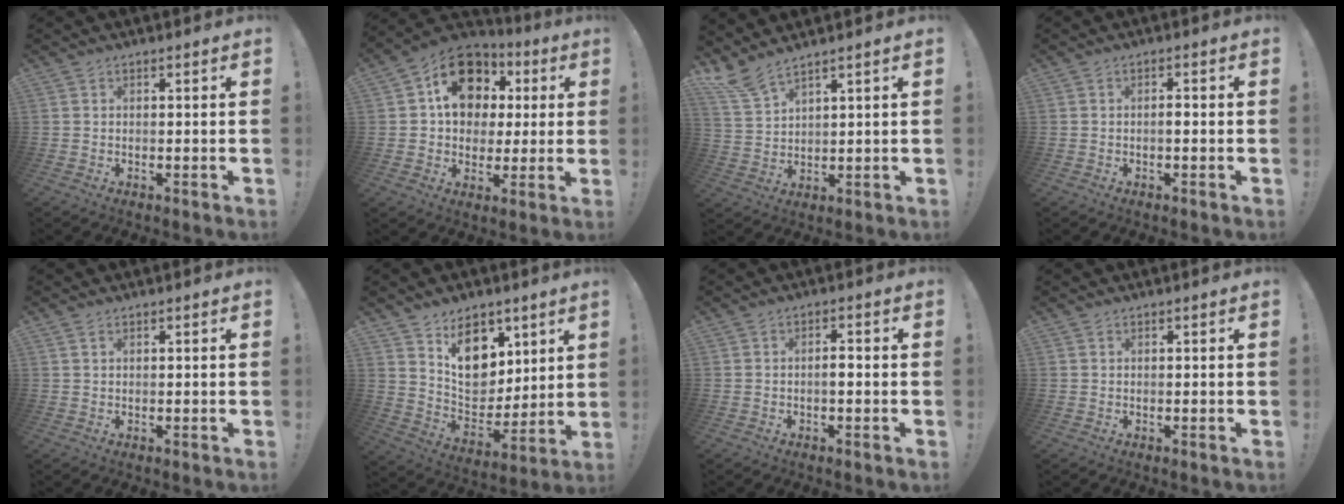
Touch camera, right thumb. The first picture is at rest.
{"total": 17.1, "force": [5.3, 13.5, 9.0], "torque": [-0.121, -0.006, 0.105]}
{"total": 7.1, "force": [6.1, 1.4, 3.4], "torque": [-0.074, -0.031, 0.115]}
{"total": 1.7, "force": [-0.7, 0.5, 1.5], "torque": [-0.020, 0.002, -0.015]}
{"total": 0.9, "force": [0.5, 0.5, 0.6], "torque": [-0.013, 0.001, 0.010]}
{"total": 14.9, "force": [9.0, 10.1, 6.2], "torque": [-0.082, -0.060, 0.171]}
{"total": 2.5, "force": [-0.8, 0.8, 2.2], "torque": [-0.033, 0.004, -0.018]}
{"total": 0.0}